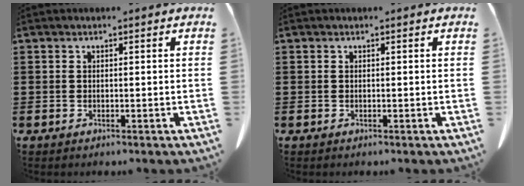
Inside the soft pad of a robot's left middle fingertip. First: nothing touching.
{"total": 0.0}